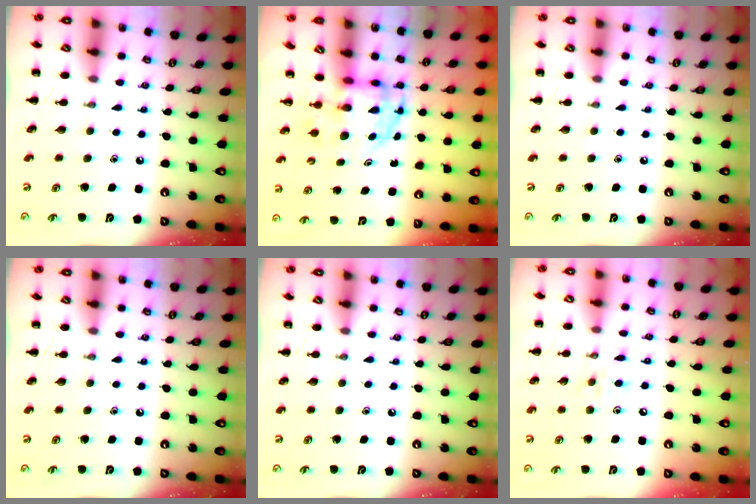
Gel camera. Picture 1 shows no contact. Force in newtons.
{"total": 3.7, "press": 3.7, "slide": 0.5}
{"total": 0.0}
{"total": 0.0}
{"total": 0.0}
{"total": 6.1, "press": 5.7, "slide": 2.0}